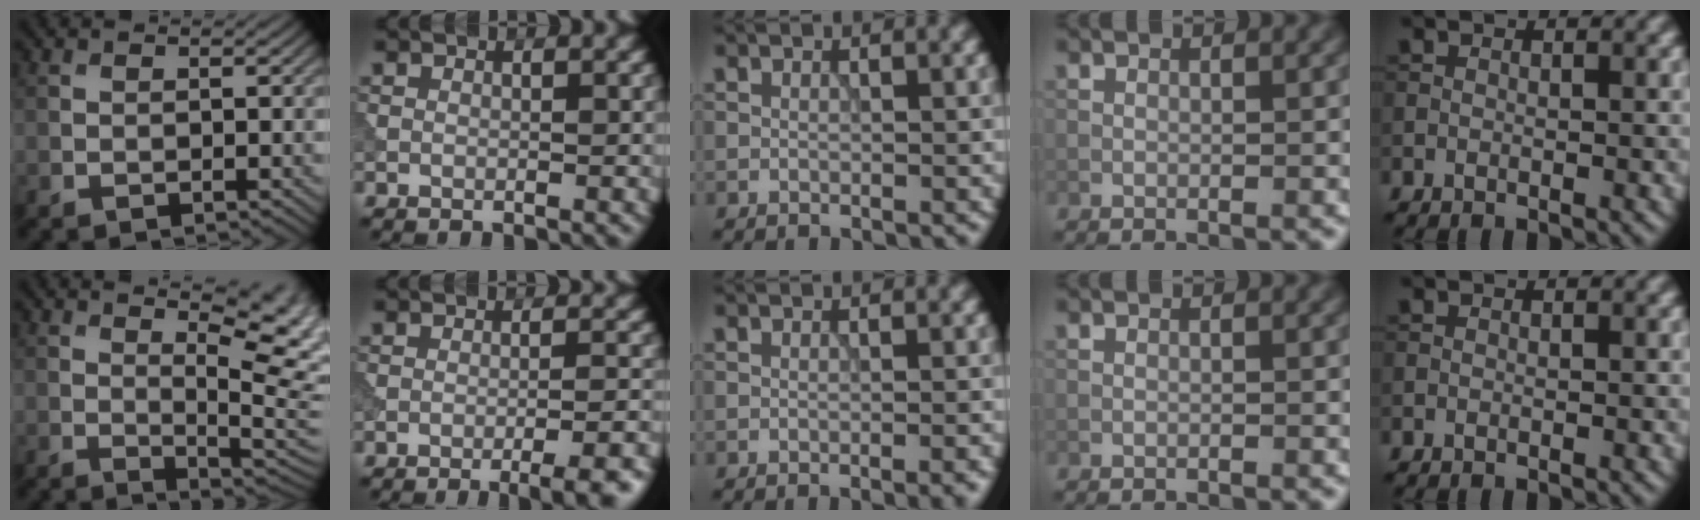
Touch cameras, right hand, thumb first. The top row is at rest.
{"thumb": {"total": 10.0, "force": [4.5, 2.8, 8.5], "torque": [-0.130, 0.009, 0.065]}, "index": {"total": 6.5, "force": [-3.9, 2.0, 4.8], "torque": [-0.042, 0.007, -0.041]}, "middle": {"total": 1.4, "force": [-0.6, 0.3, 1.2], "torque": [-0.006, 0.001, -0.011]}}